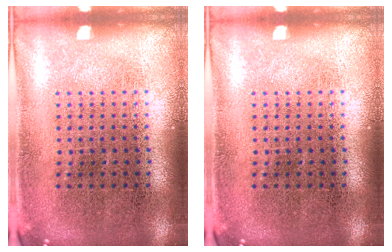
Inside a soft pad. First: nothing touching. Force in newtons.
{"total": 0.0}